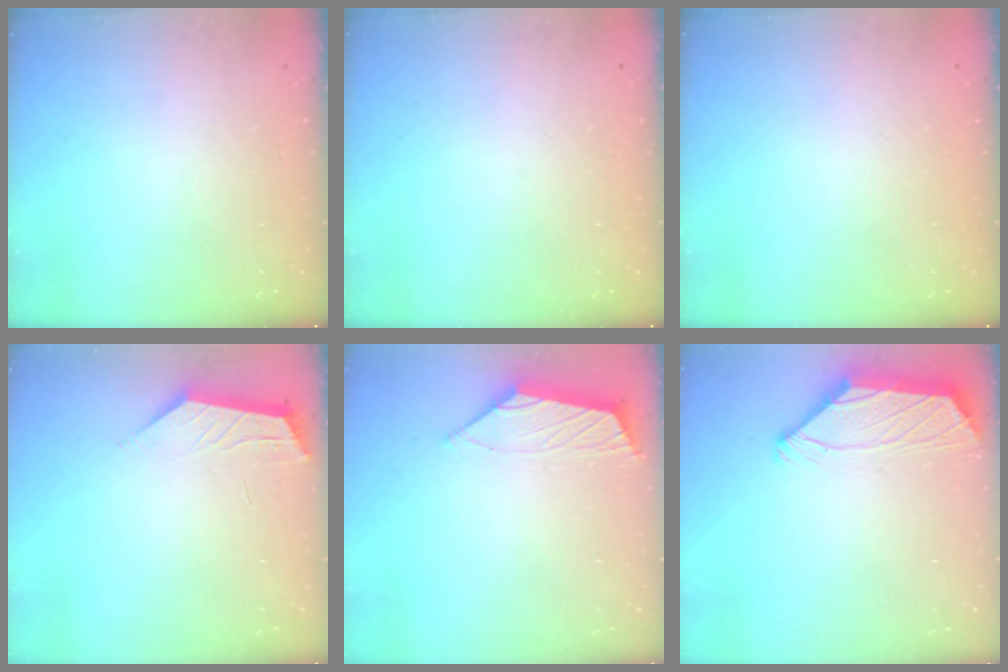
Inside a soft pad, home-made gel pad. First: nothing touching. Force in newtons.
{"total": 0.0}
{"total": 0.0}
{"total": 1.8, "press": 1.7, "slide": 0.4}
{"total": 2.9, "press": 2.8, "slide": 0.6}
{"total": 2.0, "press": 1.9, "slide": 0.7}